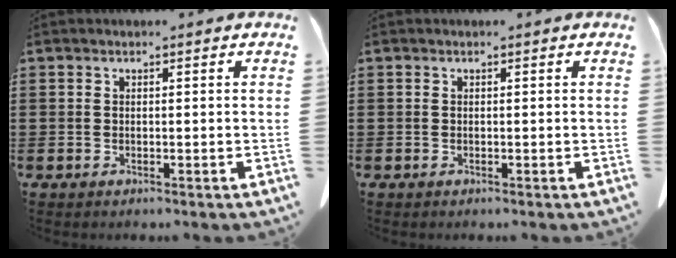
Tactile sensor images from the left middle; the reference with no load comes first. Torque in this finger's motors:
{"motor_torque": [0.00, 0.00, 0.00, 0.00]}